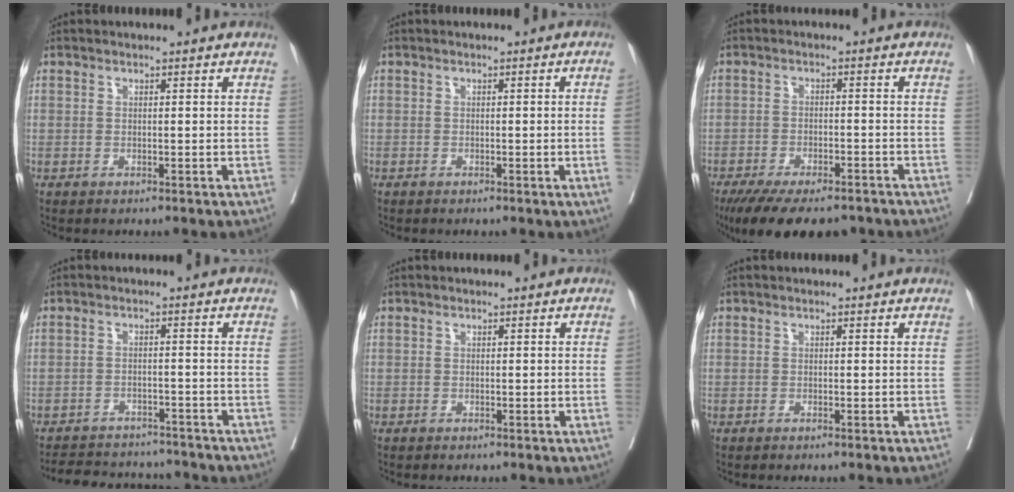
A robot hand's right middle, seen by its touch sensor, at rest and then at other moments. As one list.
[{"total": 1.8, "force": [-0.3, -0.6, 1.7], "torque": [-0.018, -0.002, -0.003]}, {"total": 13.4, "force": [-10.5, 5.0, 6.7], "torque": [-0.118, -0.016, -0.152]}, {"total": 11.1, "force": [-10.4, 3.0, 2.4], "torque": [-0.043, 0.009, -0.141]}, {"total": 0.6, "force": [-0.1, -0.2, 0.5], "torque": [-0.002, 0.002, 0.000]}, {"total": 0.0}]